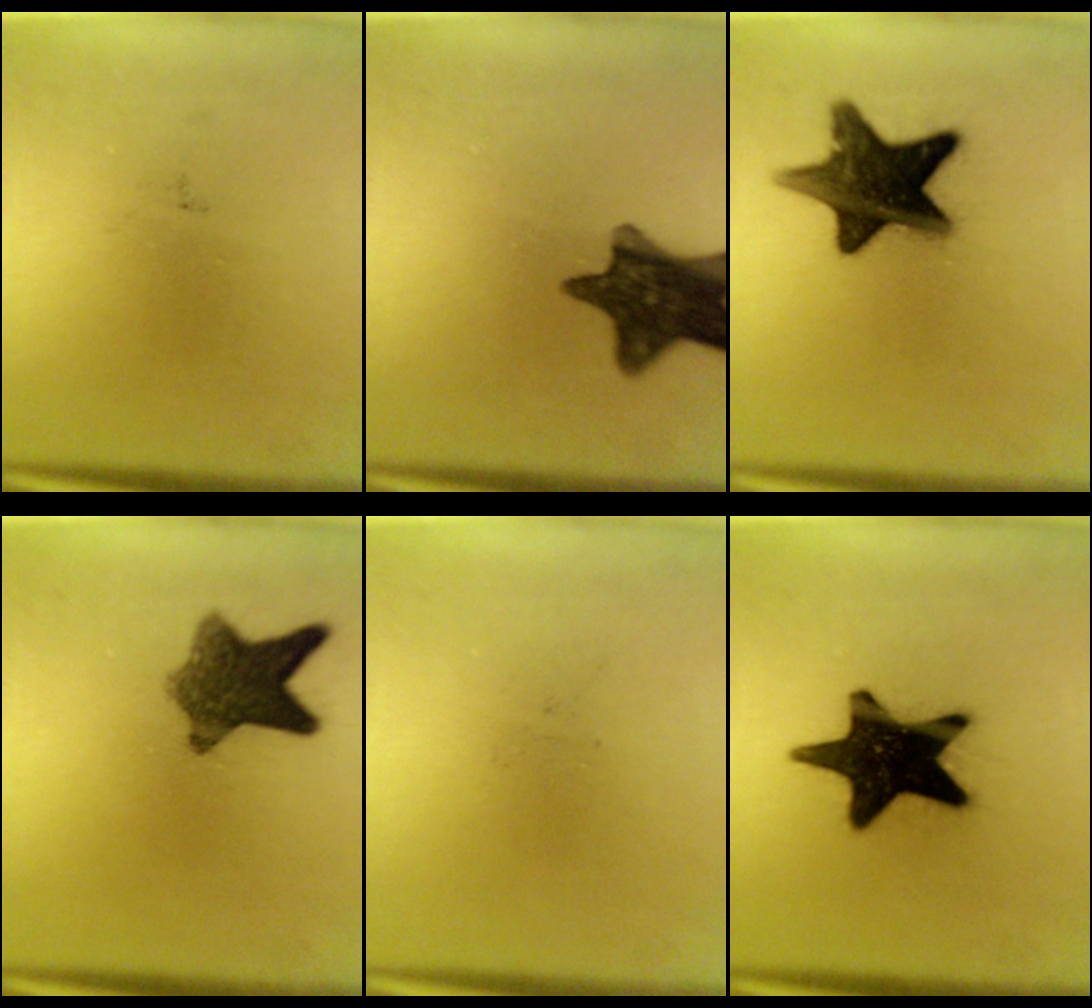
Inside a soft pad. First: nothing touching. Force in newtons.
{"total": 12.8}
{"total": 15.2}
{"total": 8.8}
{"total": 0.0}
{"total": 18.4}